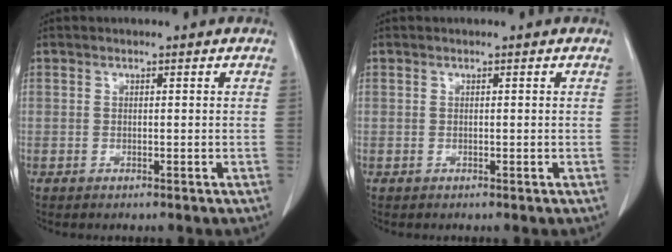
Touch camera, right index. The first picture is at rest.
{"total": 0.0}